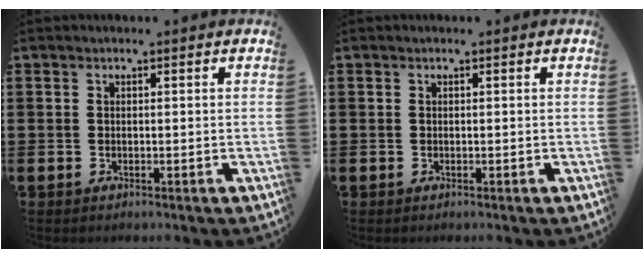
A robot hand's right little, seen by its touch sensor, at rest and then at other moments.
{"total": 0.0}